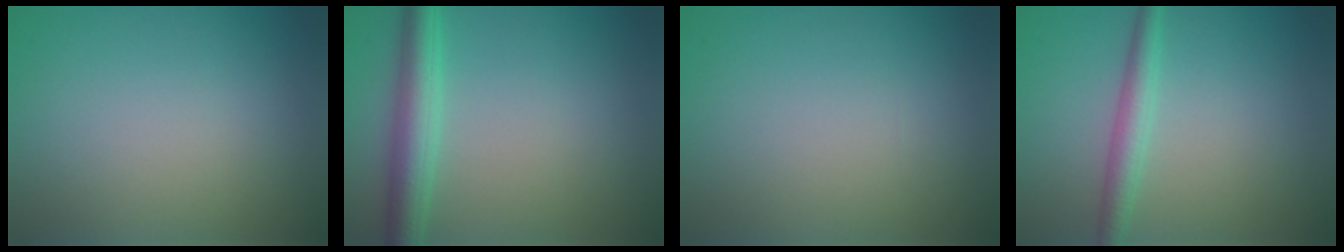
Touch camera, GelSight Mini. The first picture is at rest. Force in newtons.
{"total": 4.1, "press": 4.1, "slide": 0.1}
{"total": 0.0}
{"total": 2.4, "press": 2.4, "slide": 0.1}